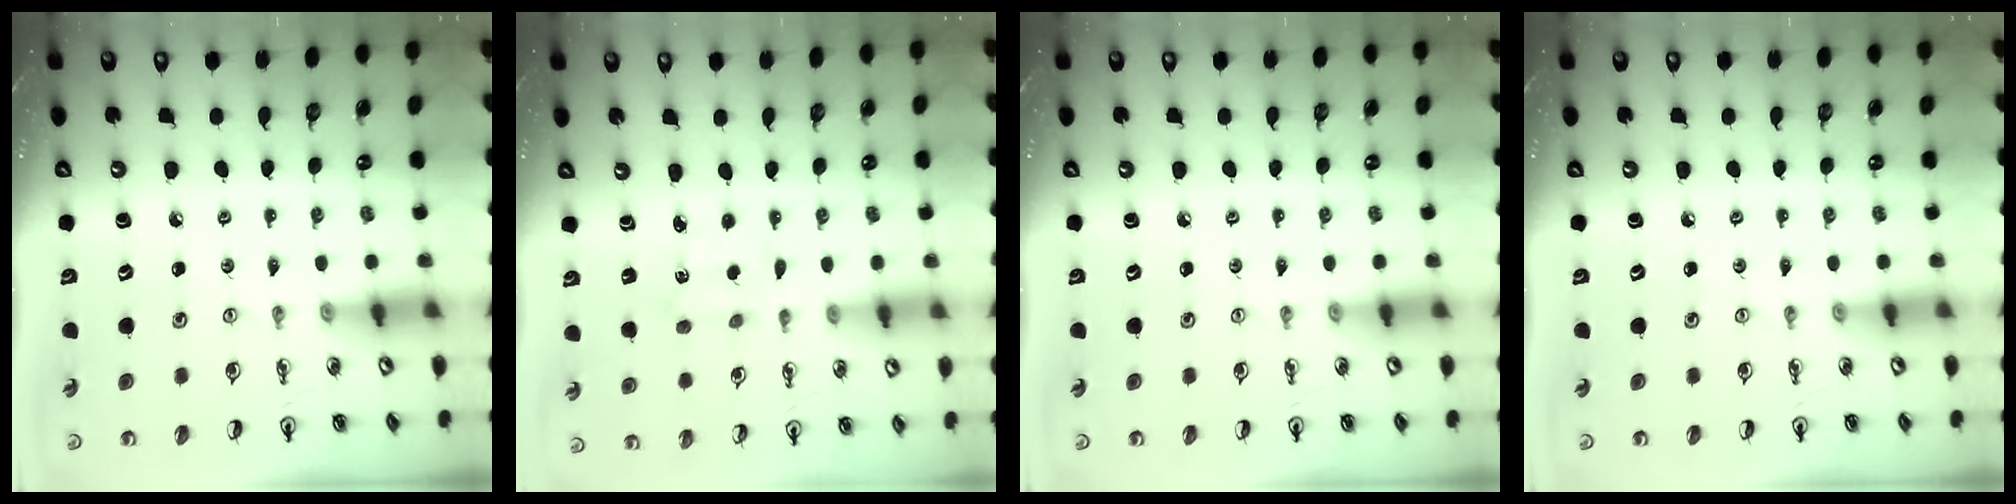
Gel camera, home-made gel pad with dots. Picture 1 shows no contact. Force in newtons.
{"total": 2.6, "press": 2.5, "slide": 0.3}
{"total": 0.0}
{"total": 0.0}